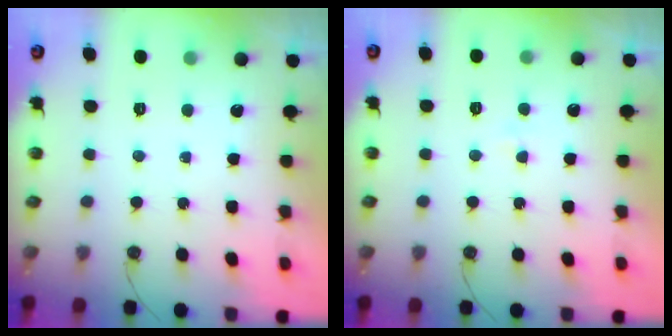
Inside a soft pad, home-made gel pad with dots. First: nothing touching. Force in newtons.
{"total": 2.1, "press": 1.6, "slide": 1.2}